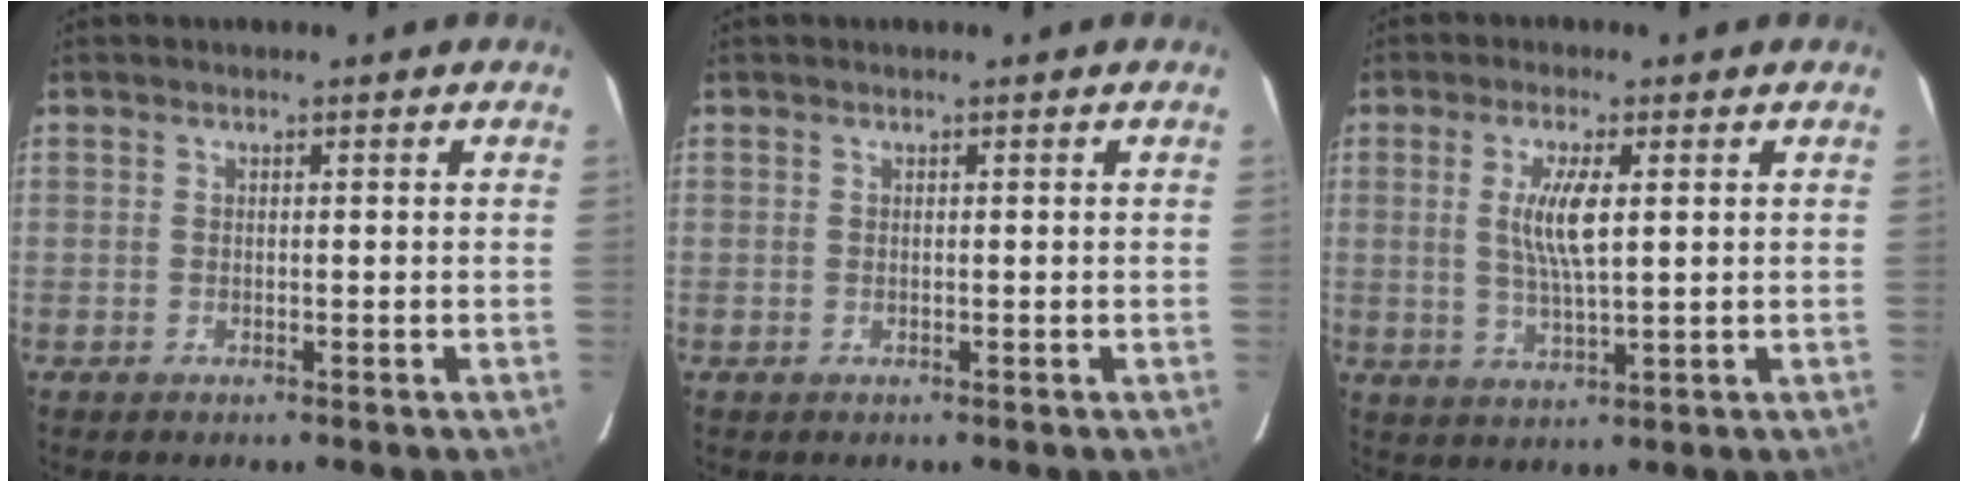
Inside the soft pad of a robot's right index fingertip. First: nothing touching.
{"total": 0.0}
{"total": 6.6, "force": [1.3, 1.2, 6.3], "torque": [-0.123, -0.003, 0.026]}